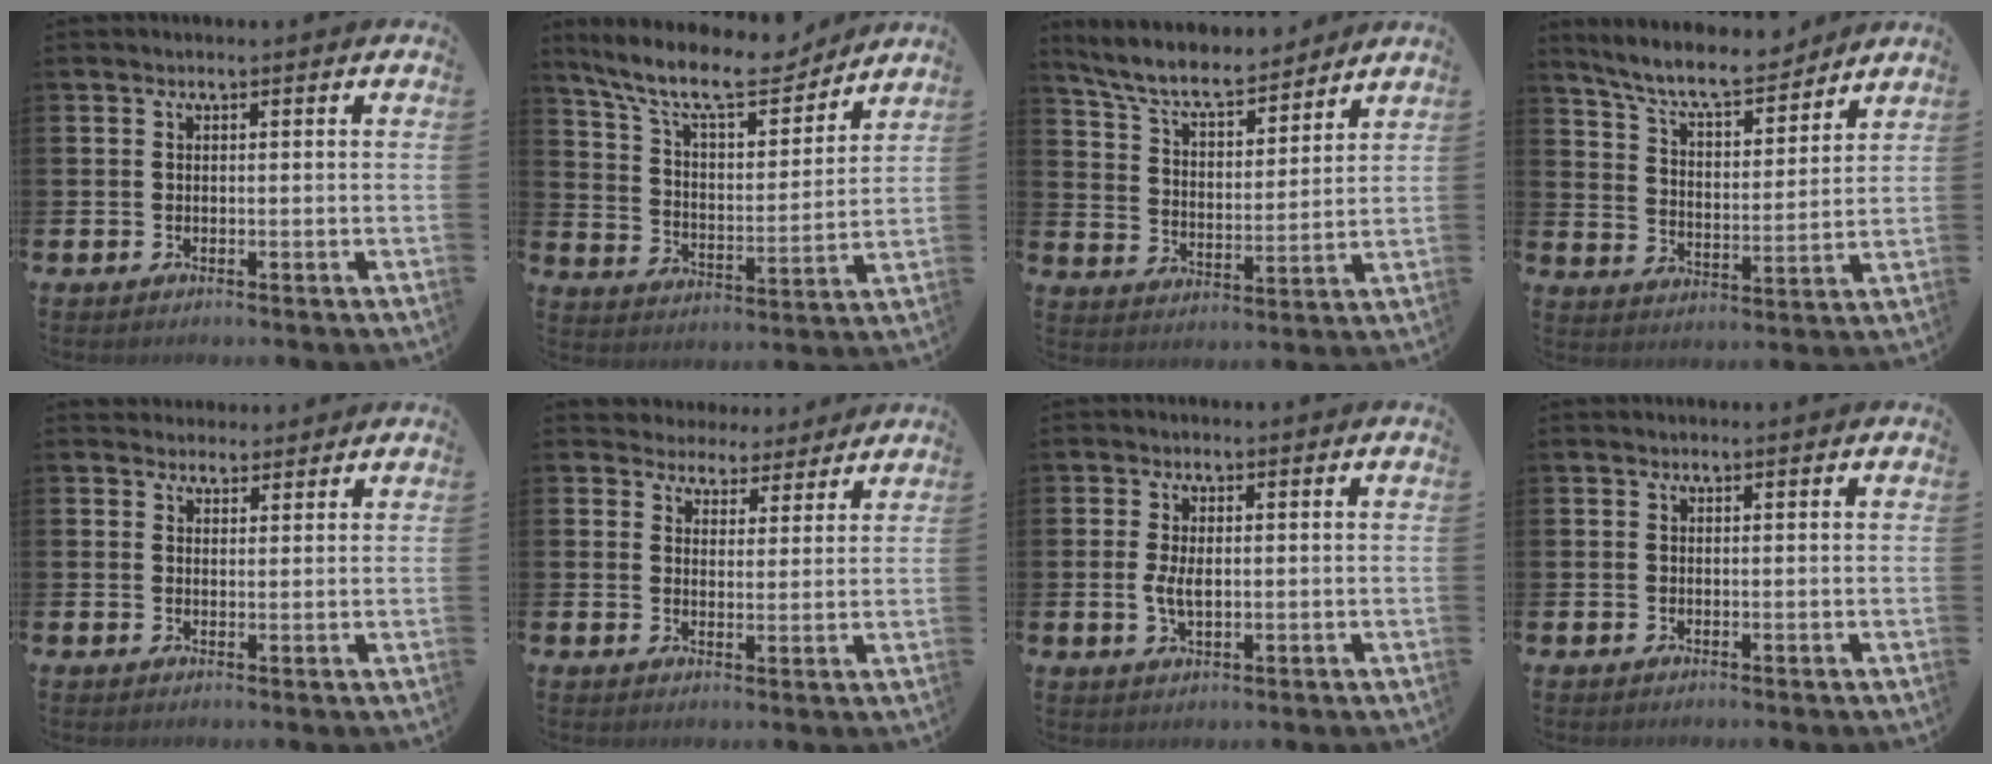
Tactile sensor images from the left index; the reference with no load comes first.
{"total": 12.1, "force": [10.5, 3.0, 5.1], "torque": [-0.126, -0.065, 0.181]}
{"total": 7.9, "force": [7.2, 1.7, 2.7], "torque": [-0.084, -0.045, 0.128]}
{"total": 8.6, "force": [7.9, 1.5, 3.0], "torque": [-0.081, -0.050, 0.138]}
{"total": 2.8, "force": [2.6, 1.1, -0.3], "torque": [0.012, -0.011, 0.045]}
{"total": 3.9, "force": [3.4, 1.8, -0.4], "torque": [-0.006, -0.026, 0.058]}
{"total": 3.3, "force": [0.1, 1.7, 2.8], "torque": [-0.041, 0.000, -0.003]}
{"total": 0.0}